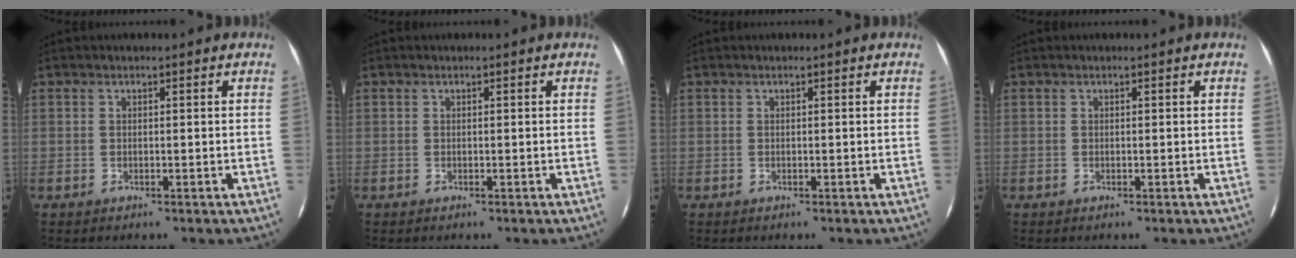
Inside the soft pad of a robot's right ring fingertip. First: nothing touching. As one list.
[{"total": 0.0}, {"total": 0.0}, {"total": 0.0}]